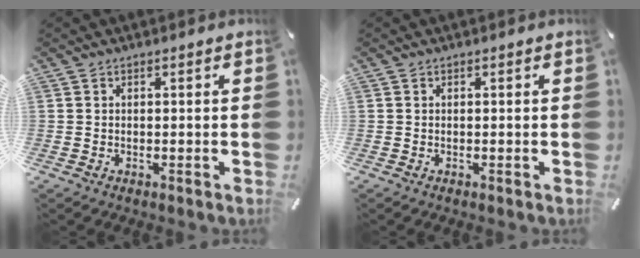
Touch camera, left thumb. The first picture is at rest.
{"total": 0.0}